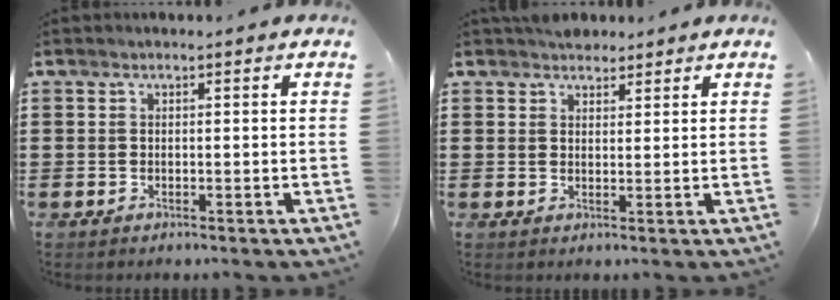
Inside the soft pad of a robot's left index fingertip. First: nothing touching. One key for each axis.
{"total": 2.7, "fx": 2.5, "fy": 1.0, "fz": 0.1, "tx": -0.009, "ty": 0.005, "tz": 0.049}